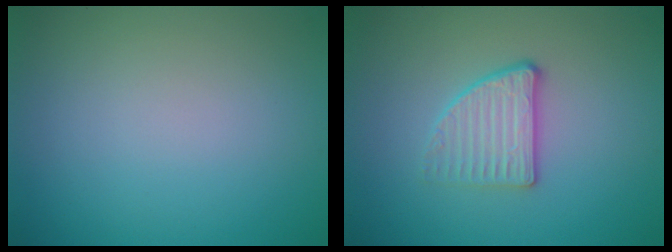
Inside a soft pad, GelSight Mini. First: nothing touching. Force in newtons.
{"total": 2.8, "press": 2.5, "slide": 1.4}